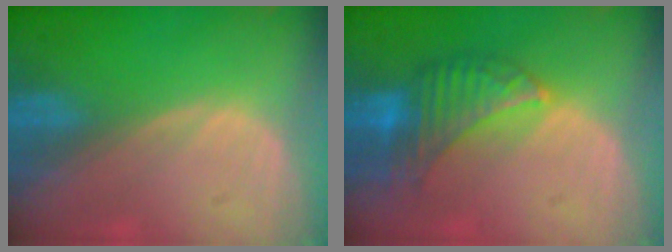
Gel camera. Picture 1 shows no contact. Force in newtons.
{"total": 7.4, "press": 6.9, "slide": 2.5}